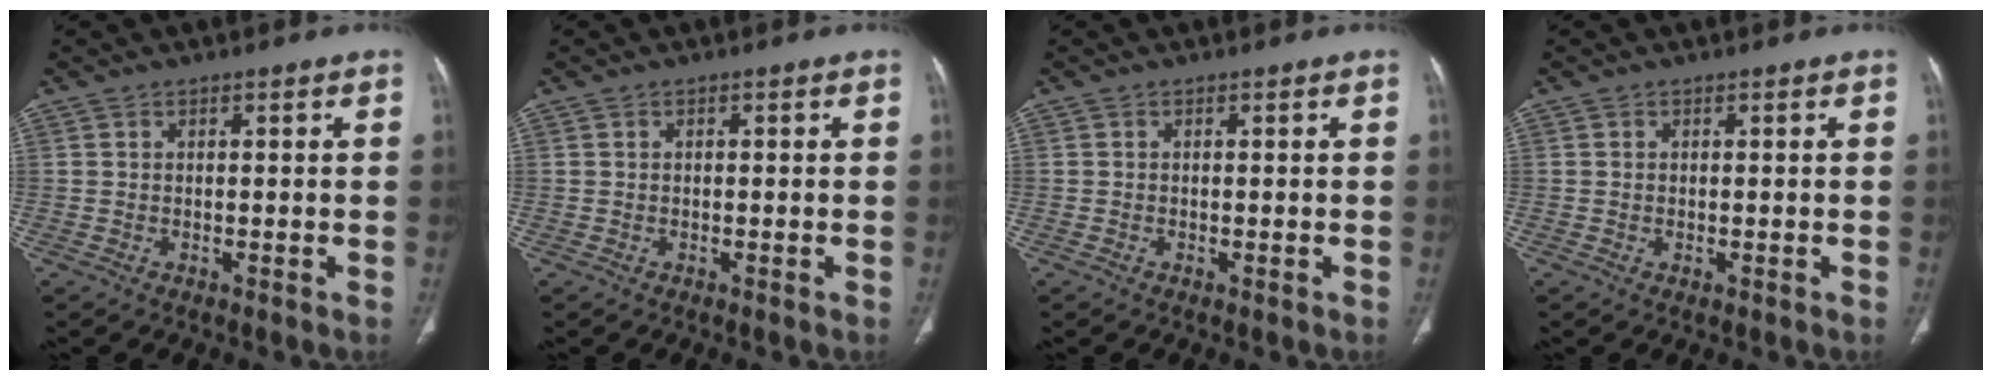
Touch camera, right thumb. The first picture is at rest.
{"total": 0.0}
{"total": 0.0}
{"total": 0.6, "force": [-0.1, 0.3, 0.4], "torque": [-0.011, -0.002, 0.000]}